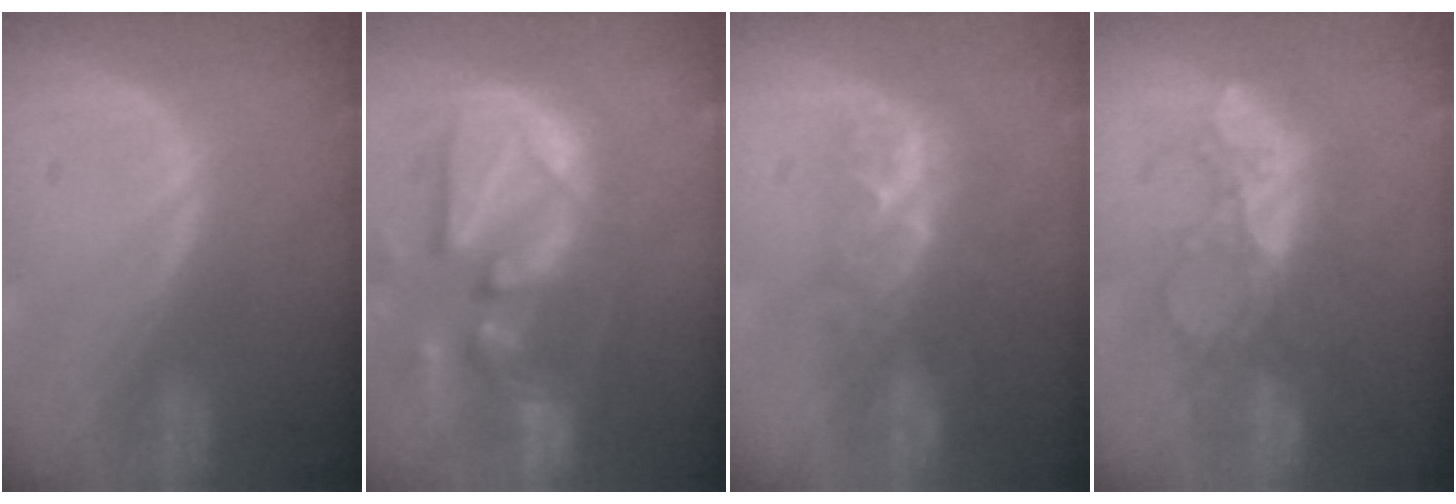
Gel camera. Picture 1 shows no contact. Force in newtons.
{"total": 13.3, "press": 11.4, "slide": 6.9}
{"total": 8.8, "press": 7.2, "slide": 5.1}
{"total": 6.8, "press": 6.6, "slide": 1.6}